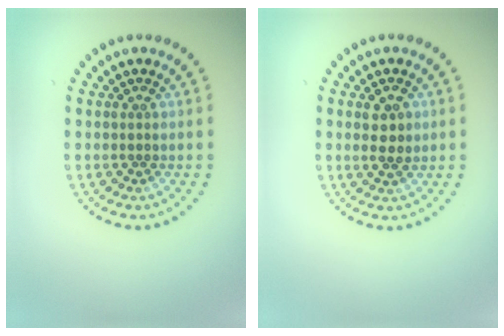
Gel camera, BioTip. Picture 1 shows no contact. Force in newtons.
{"total": 2.4, "press": 2.3, "slide": 0.4}